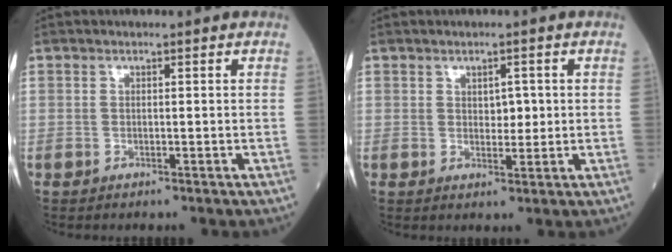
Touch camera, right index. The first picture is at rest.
{"total": 2.6, "force": [0.6, 1.4, 2.1], "torque": [-0.028, -0.002, 0.011]}